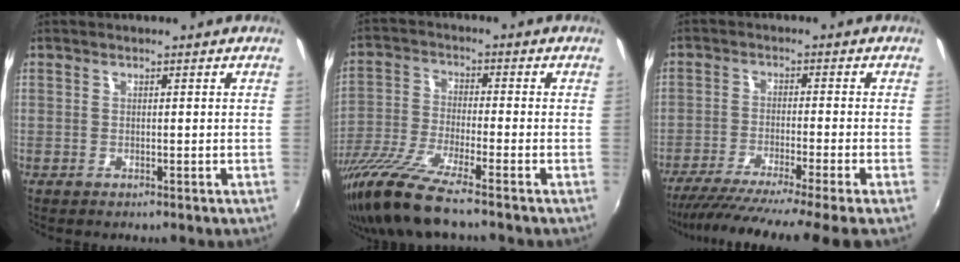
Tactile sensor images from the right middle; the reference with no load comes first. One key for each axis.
{"total": 13.3, "fx": -10.4, "fy": 0.4, "fz": 8.4, "tx": -0.178, "ty": -0.039, "tz": -0.198}
{"total": 14.3, "fx": -12.2, "fy": -2.7, "fz": 6.9, "tx": -0.130, "ty": -0.045, "tz": -0.193}